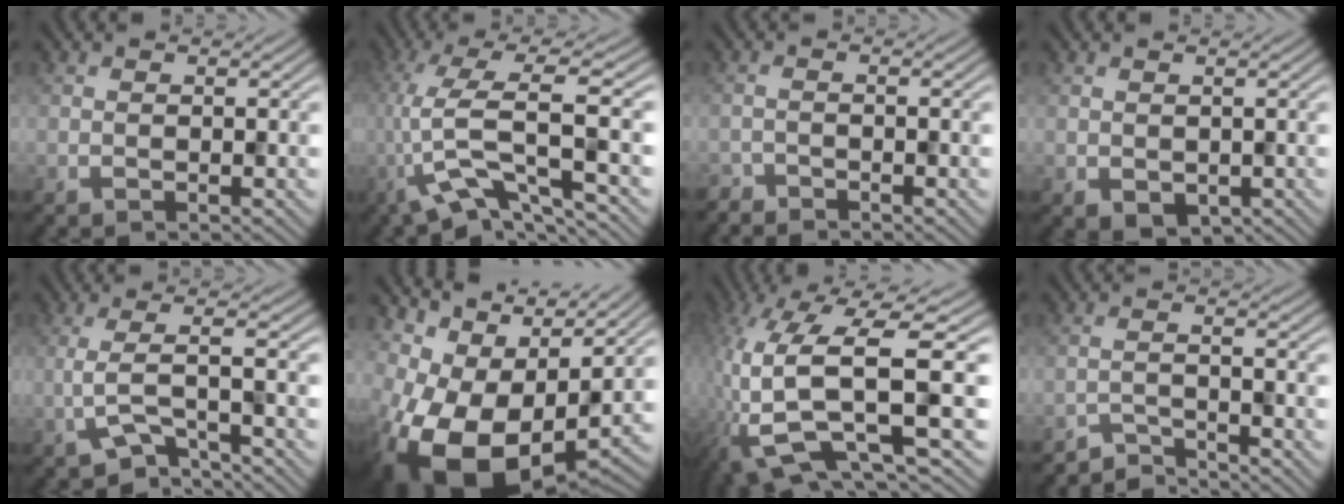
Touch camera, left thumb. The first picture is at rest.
{"total": 10.0, "force": [-2.2, 2.4, 9.4], "torque": [-0.179, 0.013, -0.053]}
{"total": 1.6, "force": [-1.6, 0.1, 0.1], "torque": [-0.002, -0.003, -0.037]}
{"total": 1.8, "force": [-0.1, 1.4, 1.1], "torque": [-0.030, -0.010, 0.006]}
{"total": 4.6, "force": [-2.5, 1.0, 3.8], "torque": [-0.065, 0.005, -0.061]}
{"total": 15.7, "force": [-0.5, 9.3, 12.7], "torque": [-0.227, -0.044, 0.028]}
{"total": 15.5, "force": [-1.2, 5.8, 14.3], "torque": [-0.316, -0.007, -0.009]}
{"total": 3.2, "force": [-3.1, 0.2, 0.7], "torque": [-0.005, 0.002, -0.068]}